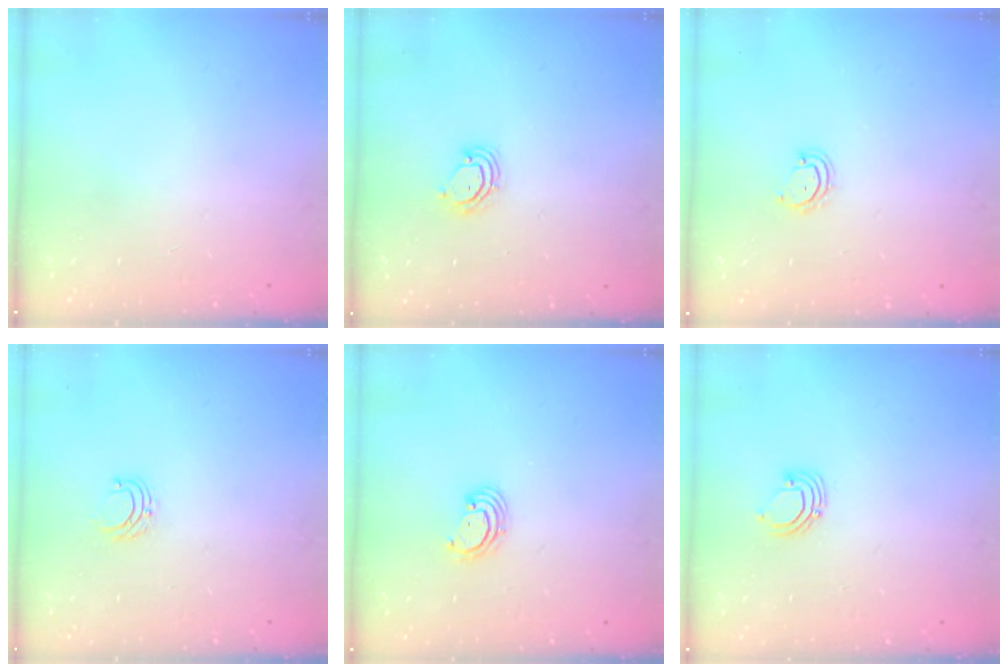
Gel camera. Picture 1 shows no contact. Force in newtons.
{"total": 5.5, "press": 5.5, "slide": 0.3}
{"total": 4.0, "press": 4.0, "slide": 0.3}
{"total": 4.3, "press": 4.3, "slide": 0.3}
{"total": 2.4, "press": 2.4, "slide": 0.2}
{"total": 3.4, "press": 3.4, "slide": 0.3}